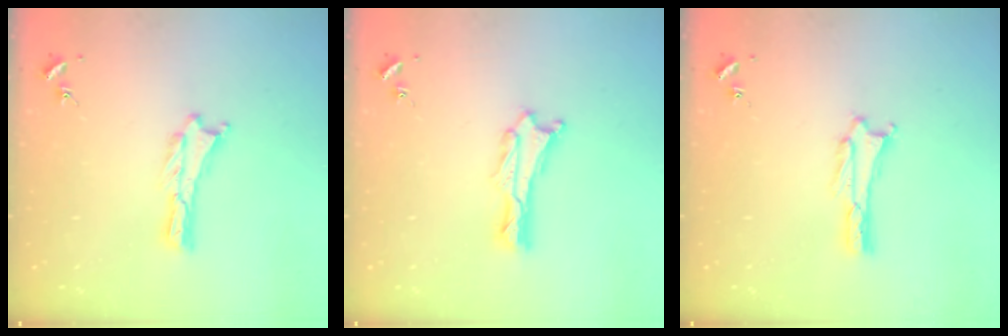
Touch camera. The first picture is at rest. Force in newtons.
{"total": 0.9, "press": 0.9, "slide": 0.2}
{"total": 1.8, "press": 1.8, "slide": 0.2}